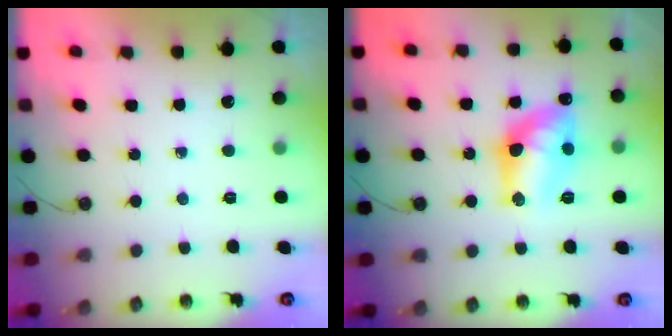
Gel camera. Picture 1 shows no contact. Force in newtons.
{"total": 12.7, "press": 12.7, "slide": 1.0}